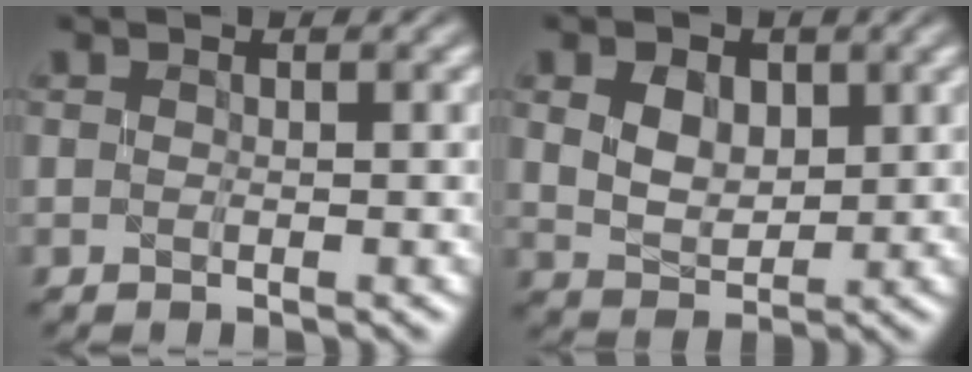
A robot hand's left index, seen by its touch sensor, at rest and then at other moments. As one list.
[{"total": 3.6, "force": [1.1, 2.6, 2.2], "torque": [-0.044, -0.001, 0.015]}]